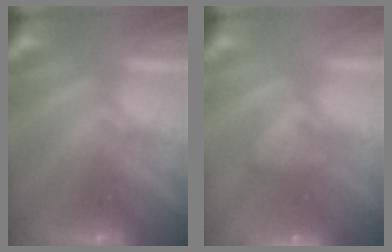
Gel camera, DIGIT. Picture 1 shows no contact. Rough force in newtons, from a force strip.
{"total": 6.9}